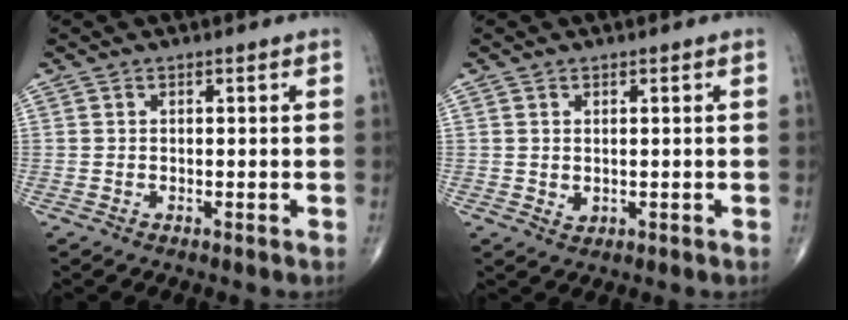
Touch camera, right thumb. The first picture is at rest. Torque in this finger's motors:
{"motor_torque": [-0.21, 0.15, -0.11, 0.01, 0.03]}